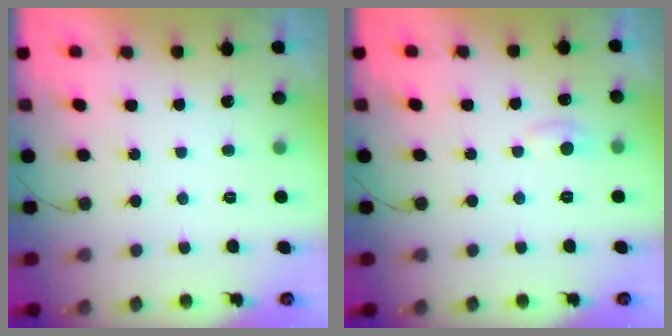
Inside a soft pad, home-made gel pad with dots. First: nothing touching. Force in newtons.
{"total": 4.8, "press": 4.8, "slide": 0.5}